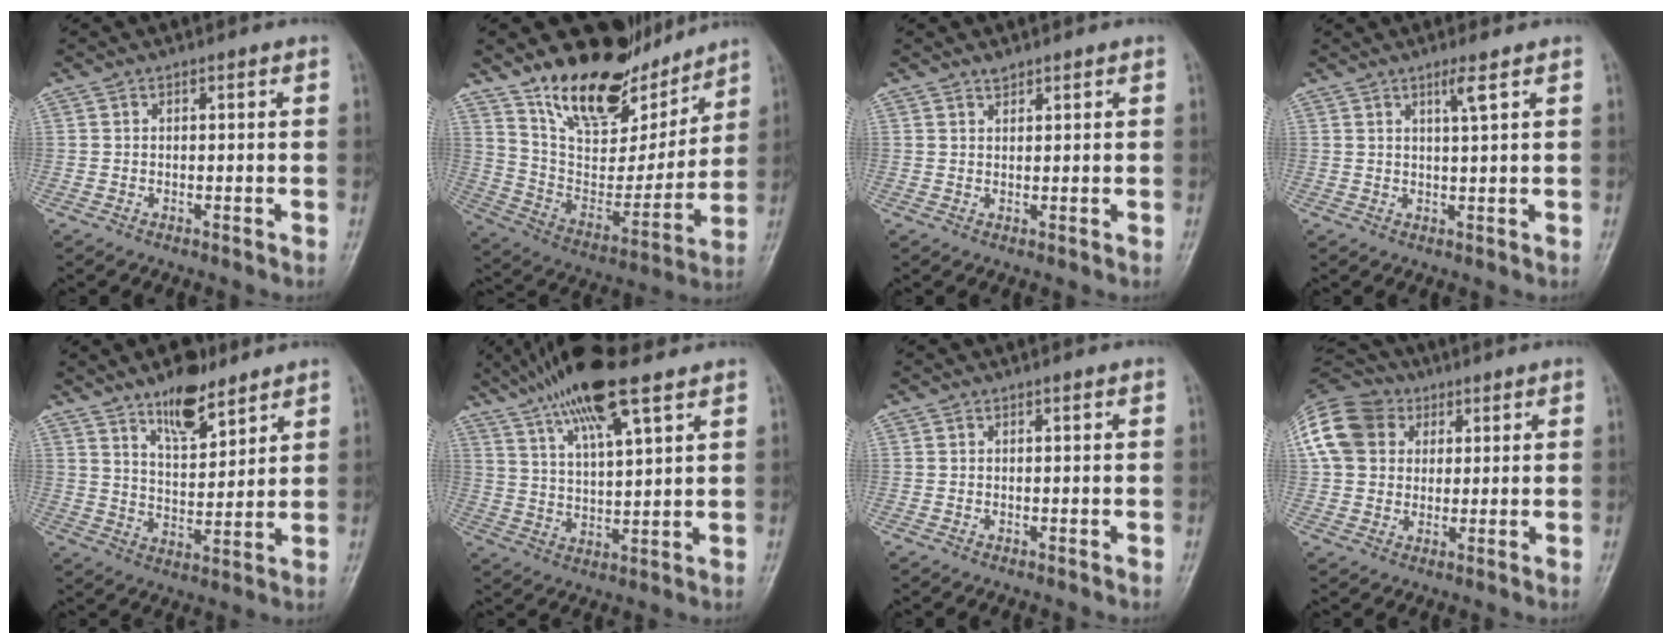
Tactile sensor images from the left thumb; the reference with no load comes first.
{"total": 20.1, "force": [15.8, 8.4, 9.0], "torque": [-0.090, -0.095, 0.277]}
{"total": 1.4, "force": [1.2, 0.5, 0.3], "torque": [0.000, -0.010, 0.021]}
{"total": 2.7, "force": [1.6, -0.3, 2.2], "torque": [-0.044, -0.012, 0.033]}
{"total": 10.1, "force": [7.1, 3.7, 6.1], "torque": [-0.077, -0.051, 0.122]}
{"total": 14.9, "force": [9.8, 3.2, 10.7], "torque": [-0.193, -0.024, 0.182]}
{"total": 0.0}
{"total": 18.3, "force": [5.8, 14.6, 9.4], "torque": [-0.218, 0.042, 0.103]}